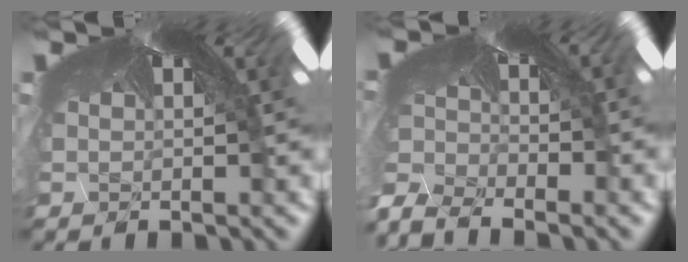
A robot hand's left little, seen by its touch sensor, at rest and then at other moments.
{"total": 11.5, "force": [-11.4, 0.1, 1.3], "torque": [-0.010, -0.064, -0.168]}